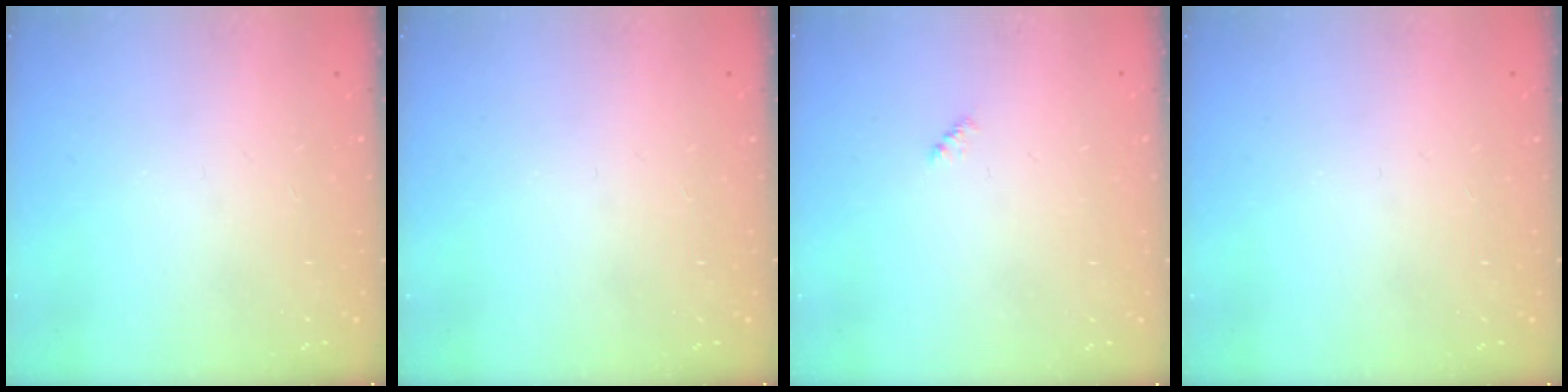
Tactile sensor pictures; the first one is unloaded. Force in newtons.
{"total": 0.0}
{"total": 2.4, "press": 2.4, "slide": 0.5}
{"total": 0.0}